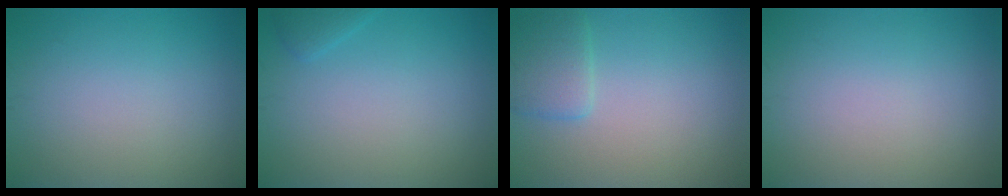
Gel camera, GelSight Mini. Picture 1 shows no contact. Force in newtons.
{"total": 0.9, "press": 0.9, "slide": 0.1}
{"total": 2.4, "press": 2.3, "slide": 0.2}
{"total": 0.0}